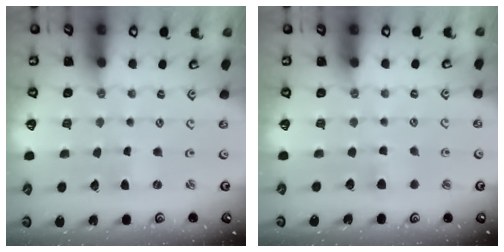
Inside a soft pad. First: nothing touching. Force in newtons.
{"total": 4.8, "press": 4.7, "slide": 0.8}